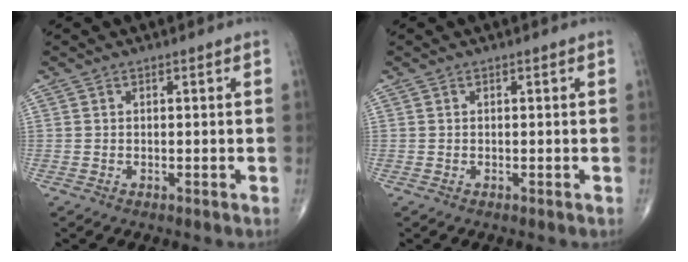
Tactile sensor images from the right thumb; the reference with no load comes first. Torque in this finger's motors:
{"motor_torque": [-0.06, 0.06, 0.14, 0.05, 0.01]}